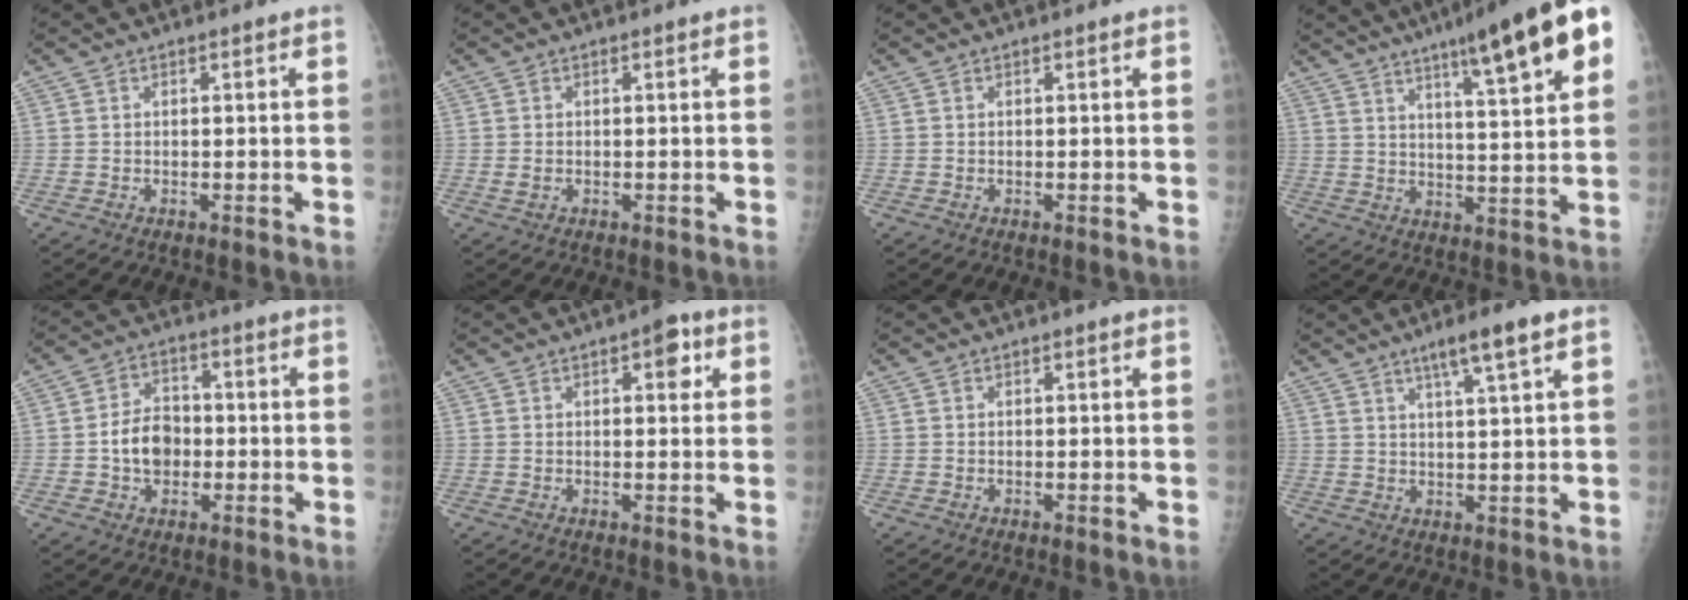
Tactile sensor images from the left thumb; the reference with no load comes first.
{"total": 1.1, "force": [-0.2, 0.8, 0.7], "torque": [-0.018, 0.001, -0.002]}
{"total": 0.0}
{"total": 17.1, "force": [9.0, 2.4, 14.4], "torque": [-0.187, -0.028, 0.124]}
{"total": 7.8, "force": [-1.2, 6.0, 4.9], "torque": [-0.059, 0.019, -0.024]}
{"total": 4.2, "force": [1.7, 2.0, 3.2], "torque": [-0.025, 0.001, 0.015]}
{"total": 0.0}
{"total": 6.8, "force": [4.0, 0.2, 5.5], "torque": [-0.095, -0.013, 0.070]}